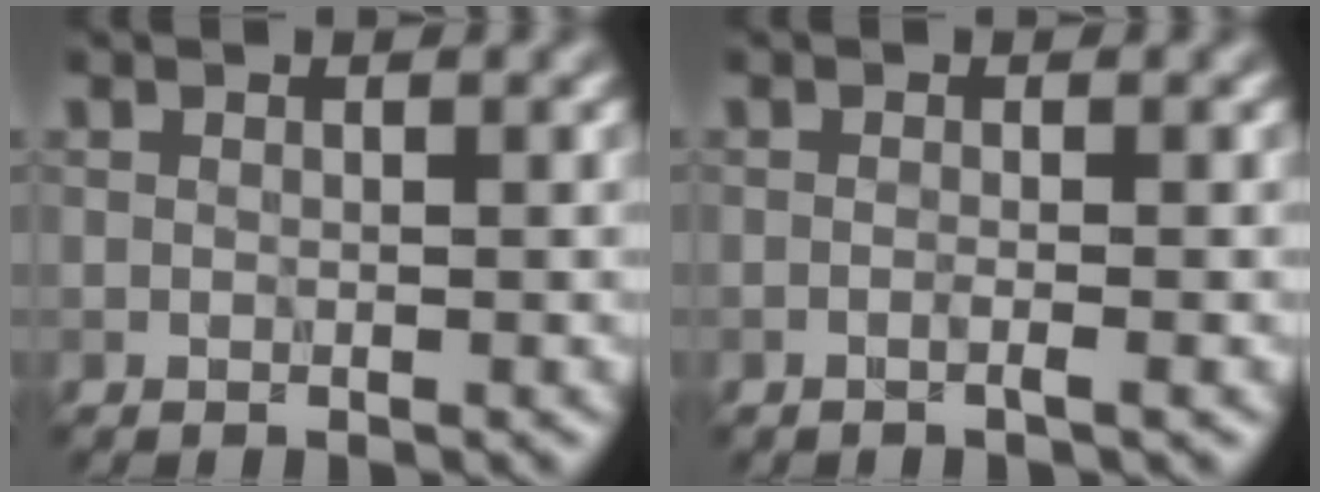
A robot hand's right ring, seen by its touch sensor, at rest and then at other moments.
{"total": 0.9, "force": [-0.3, 0.2, 0.8], "torque": [-0.010, -0.003, -0.011]}